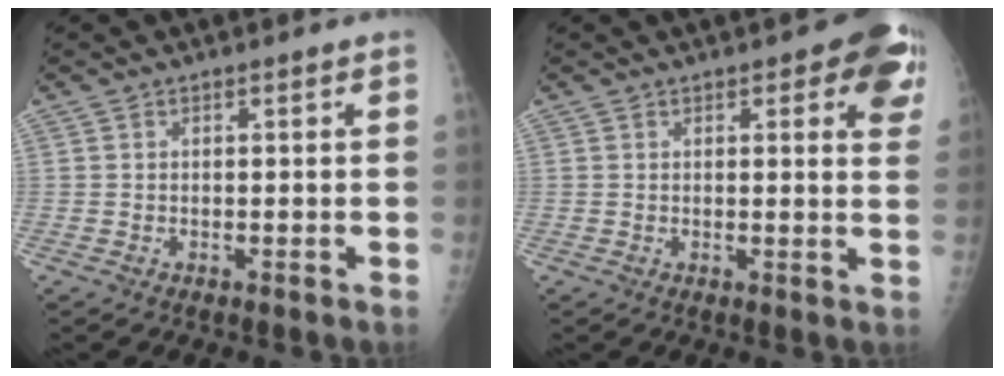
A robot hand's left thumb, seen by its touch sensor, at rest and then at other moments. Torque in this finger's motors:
{"motor_torque": [2.74, 1.94, 0.95, -0.38, 0.17]}